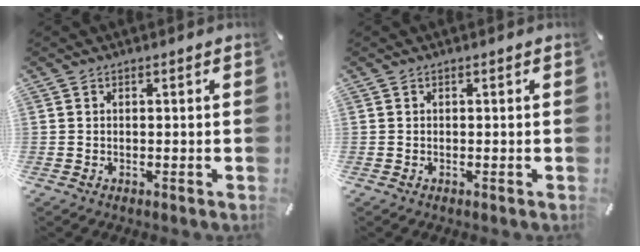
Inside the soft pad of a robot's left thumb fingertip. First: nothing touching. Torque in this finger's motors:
{"motor_torque": [0.00, 0.00, 0.00, 0.00, 0.00]}